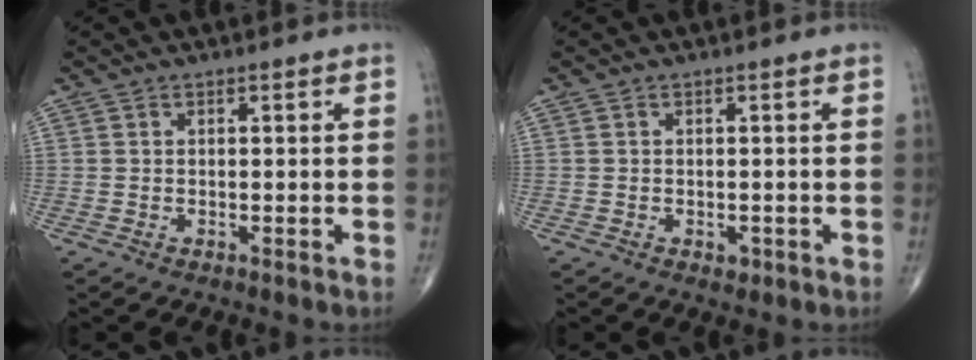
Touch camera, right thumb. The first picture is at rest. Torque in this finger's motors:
{"motor_torque": [1.91, 0.24, 0.02, -0.29, -0.02]}